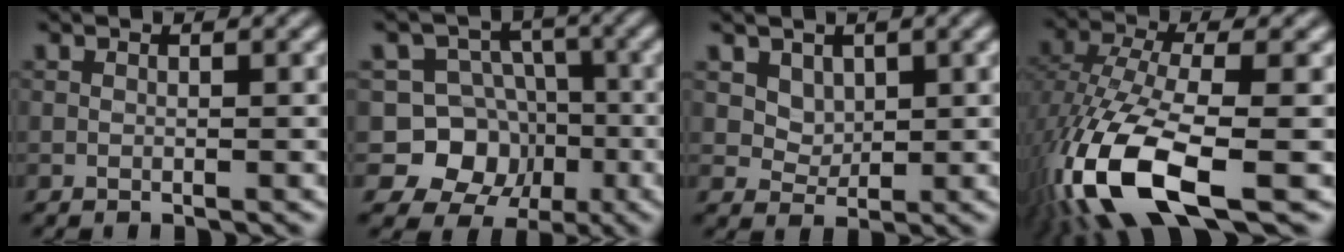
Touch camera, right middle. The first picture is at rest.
{"total": 9.1, "force": [-2.6, 8.3, 2.7], "torque": [-0.037, 0.021, -0.079]}
{"total": 2.9, "force": [1.5, 2.1, 1.2], "torque": [-0.036, -0.018, 0.052]}
{"total": 12.9, "force": [-5.6, 5.0, 10.5], "torque": [-0.237, -0.019, -0.107]}